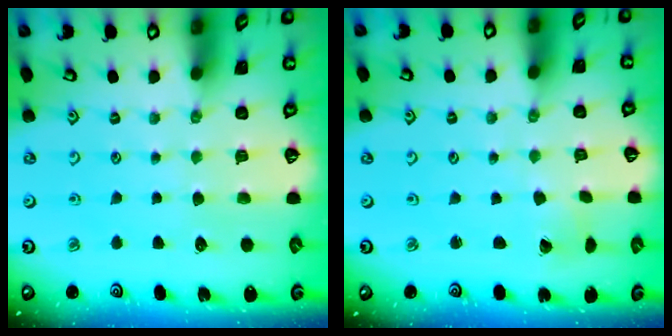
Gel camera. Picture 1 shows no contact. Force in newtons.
{"total": 1.8, "press": 1.8, "slide": 0.1}